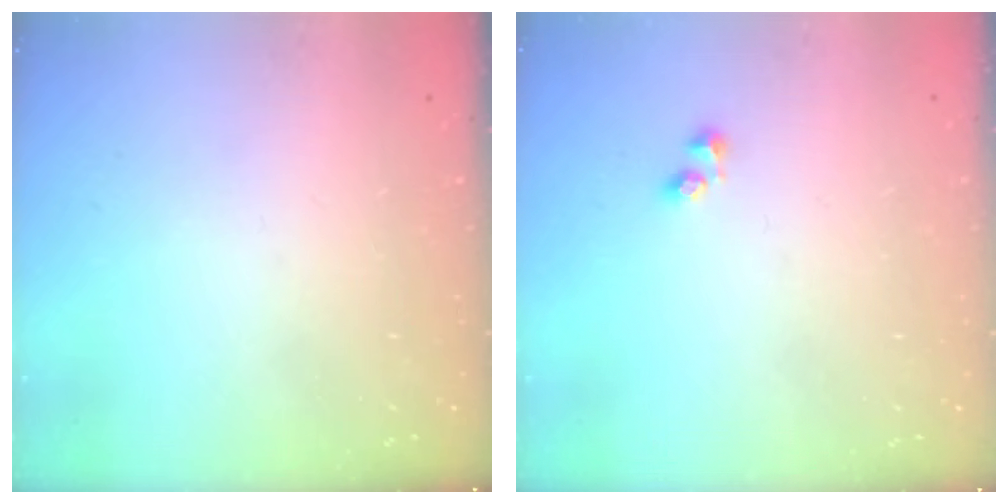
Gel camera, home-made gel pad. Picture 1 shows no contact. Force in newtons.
{"total": 2.1, "press": 1.9, "slide": 0.9}